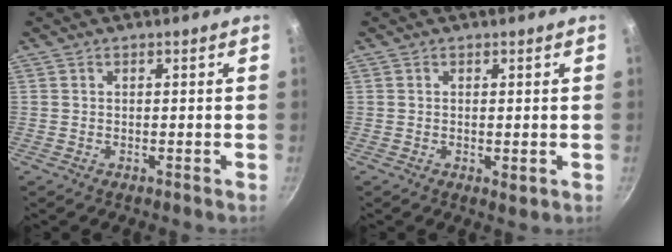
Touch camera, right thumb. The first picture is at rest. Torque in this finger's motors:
{"motor_torque": [-0.61, 0.17, -0.56, 0.05, 0.05]}